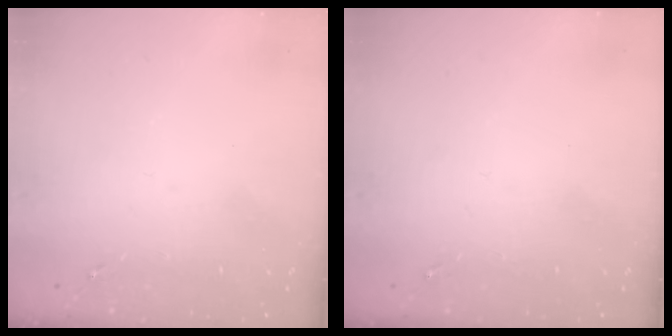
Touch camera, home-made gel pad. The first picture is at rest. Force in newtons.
{"total": 0.0}